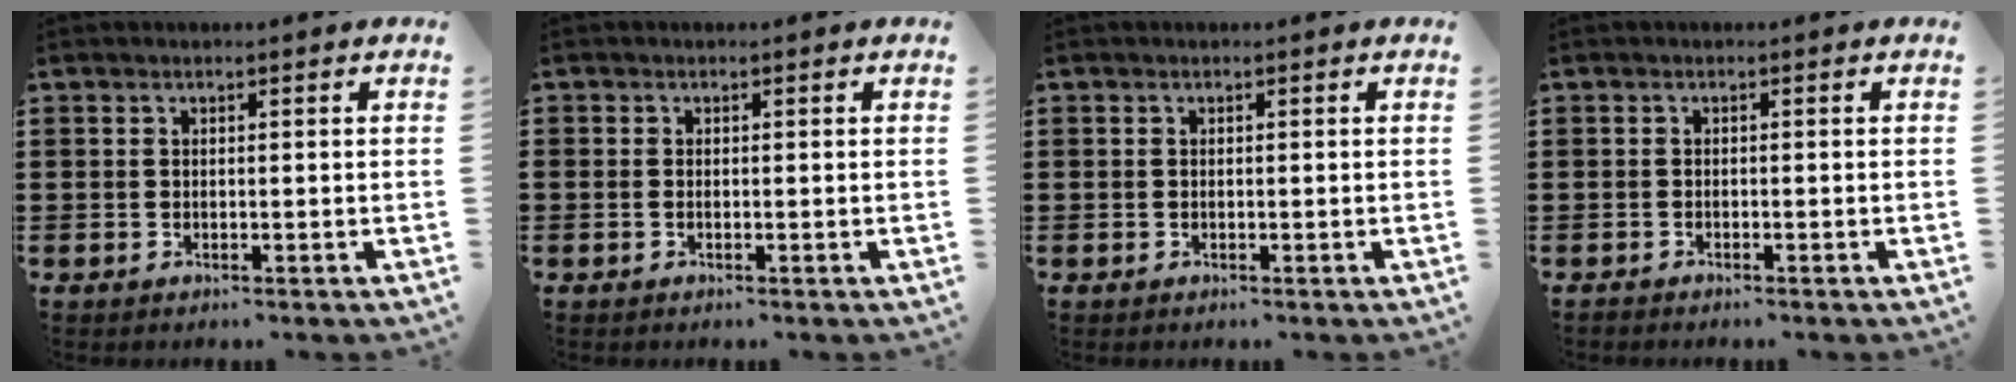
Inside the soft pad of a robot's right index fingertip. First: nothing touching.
{"total": 0.0}
{"total": 0.0}
{"total": 0.6, "force": [-0.5, 0.2, 0.0], "torque": [0.000, 0.002, -0.013]}